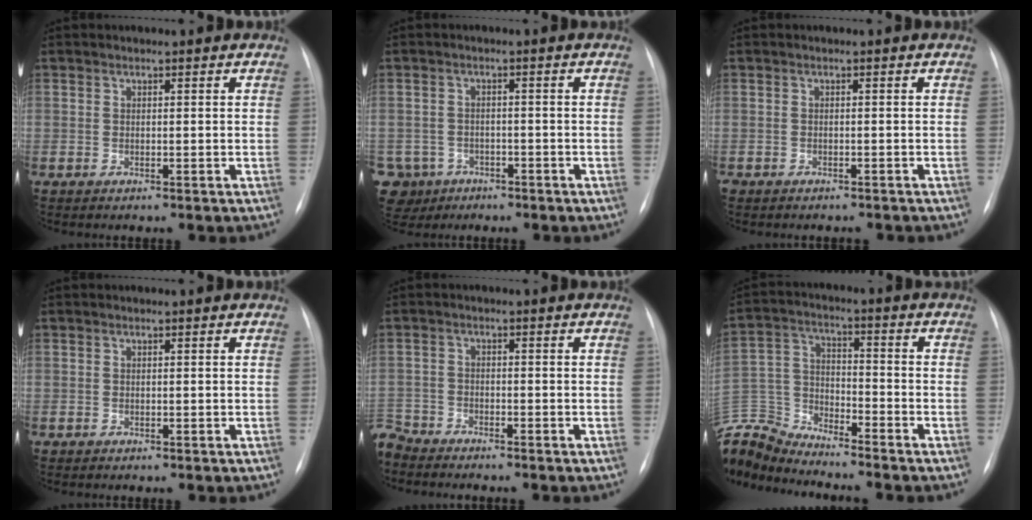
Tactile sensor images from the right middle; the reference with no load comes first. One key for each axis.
{"total": 8.7, "fx": -4.5, "fy": 7.3, "fz": 1.2, "tx": -0.047, "ty": 0.011, "tz": -0.067}
{"total": 3.6, "fx": -3.1, "fy": 1.6, "fz": 0.9, "tx": -0.009, "ty": -0.001, "tz": -0.040}
{"total": 0.0}
{"total": 5.5, "fx": -5.3, "fy": 1.4, "fz": 0.4, "tx": -0.004, "ty": -0.014, "tz": -0.105}
{"total": 13.7, "fx": -13.5, "fy": 1.2, "fz": 2.0, "tx": -0.050, "ty": 0.031, "tz": -0.260}